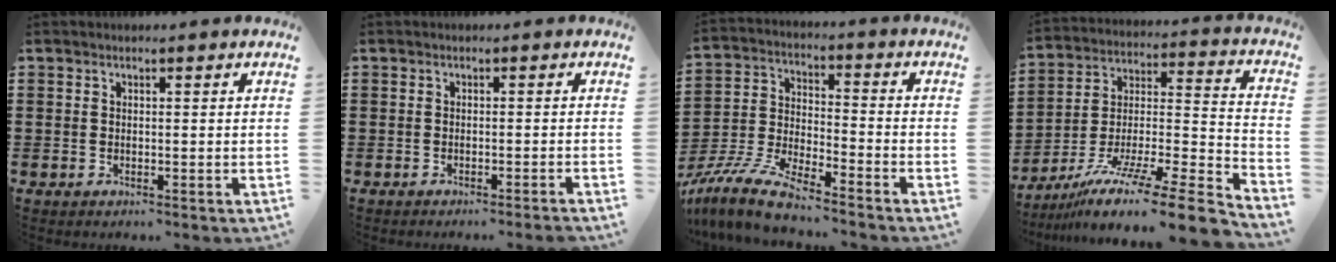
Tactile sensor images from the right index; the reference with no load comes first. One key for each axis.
{"total": 0.9, "fx": -0.8, "fy": -0.3, "fz": 0.4, "tx": -0.006, "ty": 0.000, "tz": -0.015}
{"total": 8.5, "fx": -7.8, "fy": 0.5, "fz": 3.1, "tx": -0.086, "ty": -0.003, "tz": -0.163}
{"total": 11.8, "fx": -8.9, "fy": 1.5, "fz": 7.7, "tx": -0.125, "ty": 0.013, "tz": -0.160}